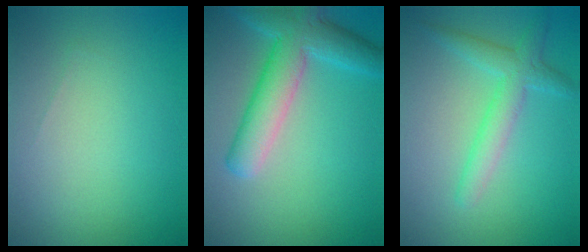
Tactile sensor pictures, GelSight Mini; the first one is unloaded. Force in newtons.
{"total": 6.2, "press": 6.2, "slide": 0.4}
{"total": 2.1, "press": 2.1, "slide": 0.1}